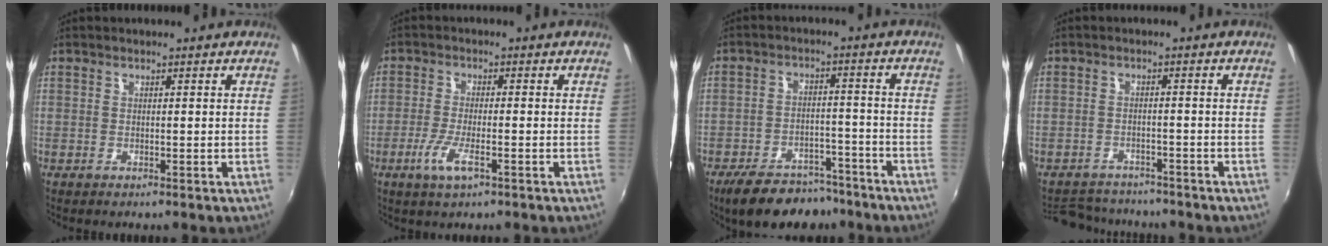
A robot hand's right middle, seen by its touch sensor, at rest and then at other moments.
{"total": 5.5, "force": [-2.7, 1.3, 4.6], "torque": [-0.103, -0.013, -0.054]}
{"total": 13.8, "force": [-10.9, 6.1, 5.9], "torque": [-0.127, 0.007, -0.154]}
{"total": 9.2, "force": [-8.4, 3.3, 2.2], "torque": [-0.061, 0.005, -0.125]}